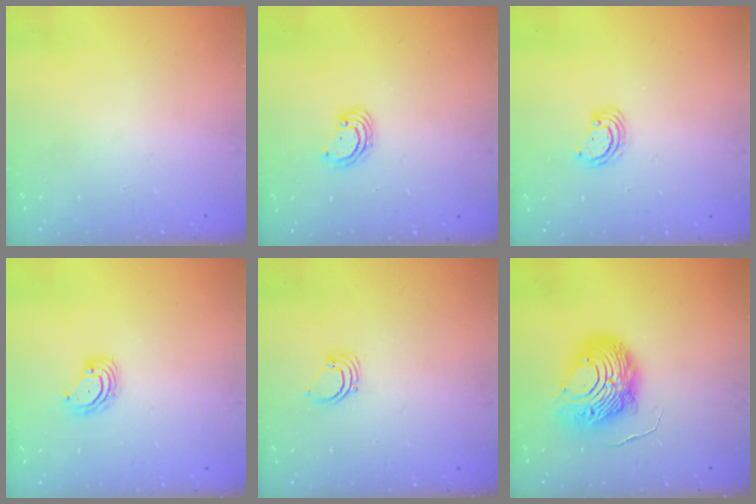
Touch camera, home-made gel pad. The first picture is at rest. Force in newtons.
{"total": 3.5, "press": 3.5, "slide": 0.2}
{"total": 2.4, "press": 2.4, "slide": 0.2}
{"total": 3.9, "press": 3.9, "slide": 0.3}
{"total": 2.3, "press": 2.3, "slide": 0.1}
{"total": 12.2, "press": 12.2, "slide": 1.2}